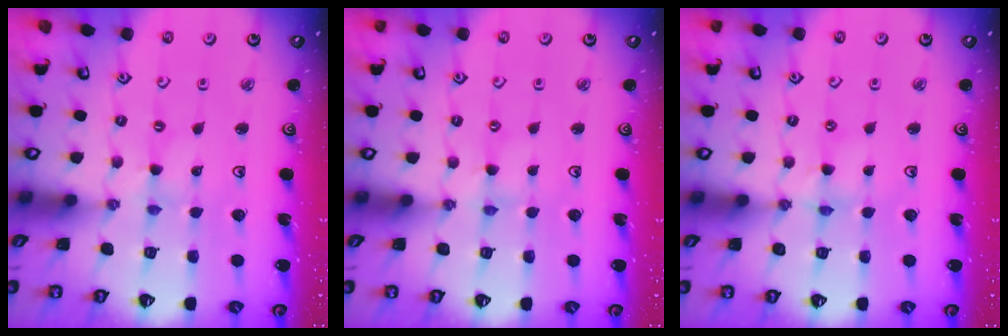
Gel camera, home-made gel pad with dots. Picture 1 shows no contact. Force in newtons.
{"total": 0.8, "press": 0.8, "slide": 0.1}
{"total": 1.2, "press": 1.2, "slide": 0.3}